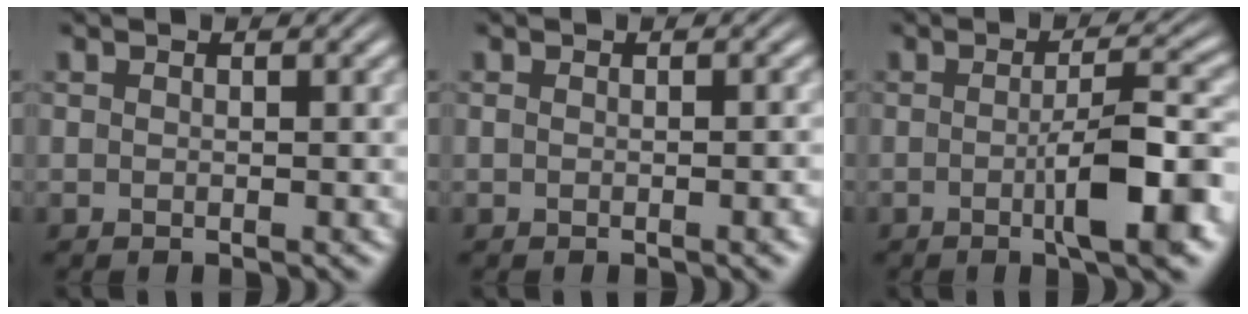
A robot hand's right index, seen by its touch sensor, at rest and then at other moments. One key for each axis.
{"total": 0.6, "fx": -0.4, "fy": -0.2, "fz": 0.5, "tx": -0.006, "ty": 0.005, "tz": -0.007}
{"total": 5.6, "fx": -1.7, "fy": 0.8, "fz": 5.2, "tx": -0.075, "ty": 0.004, "tz": -0.034}